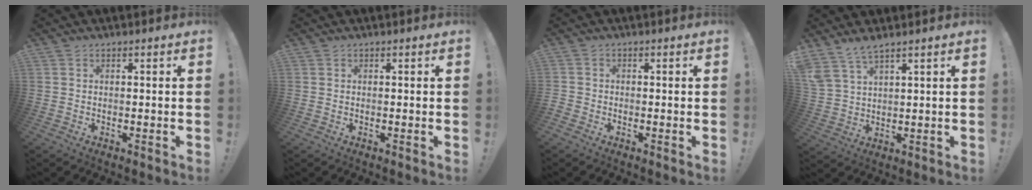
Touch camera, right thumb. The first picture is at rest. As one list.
[{"total": 0.0}, {"total": 1.3, "force": [-0.9, 0.8, 0.5], "torque": [-0.007, 0.004, -0.016]}, {"total": 6.0, "force": [5.2, 1.2, 2.7], "torque": [-0.070, -0.022, 0.103]}]